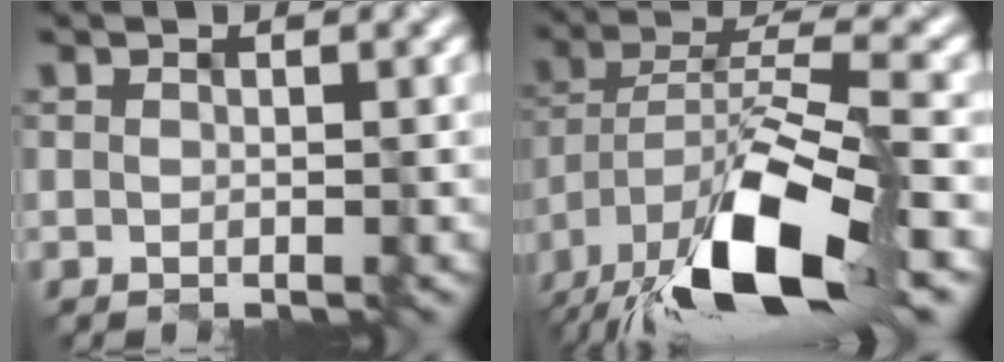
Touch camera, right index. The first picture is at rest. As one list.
[{"total": 13.5, "force": [-7.7, 4.1, 10.3], "torque": [-0.191, -0.006, -0.133]}]